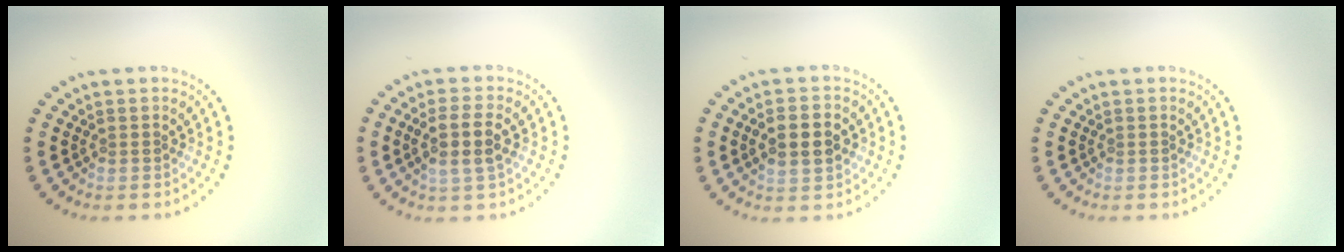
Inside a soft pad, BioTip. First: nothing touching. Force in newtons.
{"total": 3.3, "press": 3.0, "slide": 1.3}
{"total": 3.3, "press": 3.3, "slide": 0.2}
{"total": 0.0}